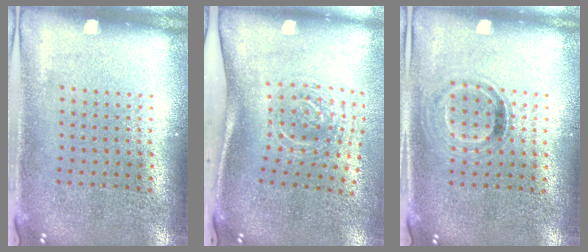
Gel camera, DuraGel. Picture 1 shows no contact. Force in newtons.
{"total": 1.9, "press": 1.4, "slide": 1.4}
{"total": 0.9, "press": 0.8, "slide": 0.4}